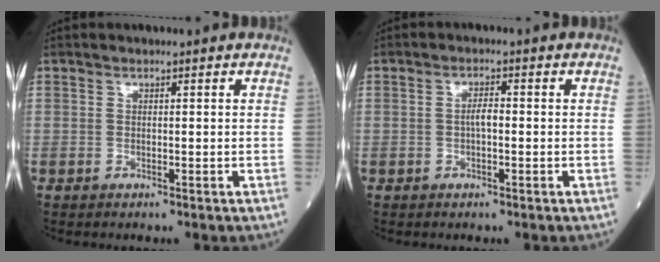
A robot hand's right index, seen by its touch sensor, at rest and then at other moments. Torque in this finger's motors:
{"motor_torque": [0.33, -0.04, 0.18, 0.06]}